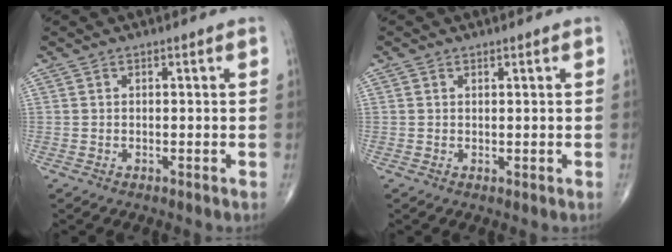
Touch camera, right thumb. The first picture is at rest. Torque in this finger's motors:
{"motor_torque": [-0.22, 0.12, 0.10, 0.08, 0.00]}